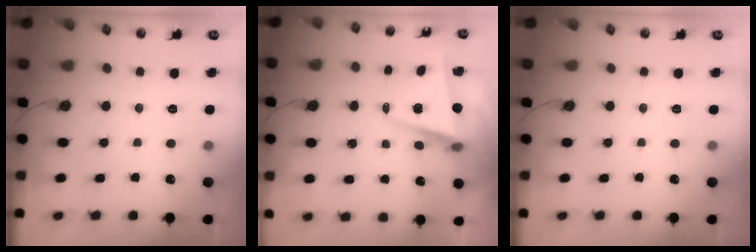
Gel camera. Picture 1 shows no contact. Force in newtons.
{"total": 5.8, "press": 5.5, "slide": 1.8}
{"total": 0.0}